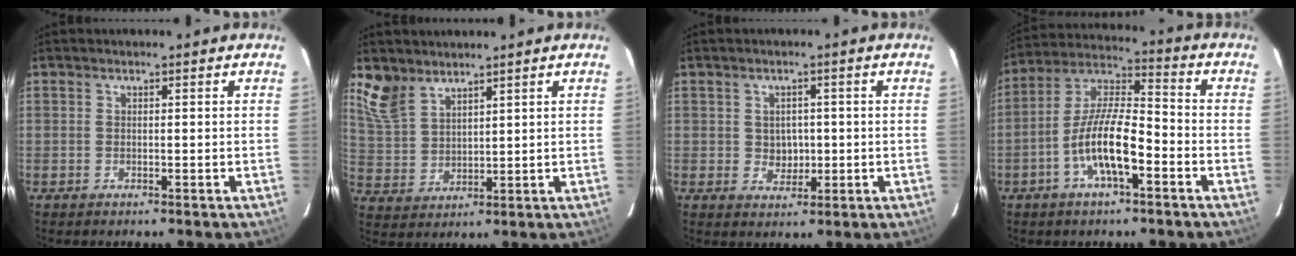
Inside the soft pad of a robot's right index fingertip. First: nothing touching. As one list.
[{"total": 7.4, "force": [5.8, 3.6, 2.8], "torque": [-0.064, 0.011, 0.129]}, {"total": 3.6, "force": [0.0, 3.3, 1.4], "torque": [-0.024, 0.008, 0.005]}, {"total": 12.1, "force": [-4.9, 3.5, 10.5], "torque": [-0.214, 0.005, -0.095]}]